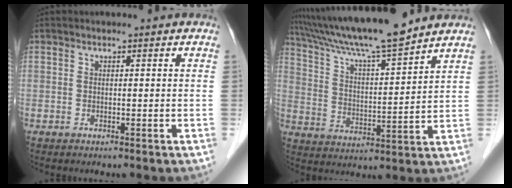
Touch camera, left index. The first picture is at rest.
{"total": 15.3, "force": [13.5, -0.4, 7.2], "torque": [-0.131, 0.006, 0.229]}